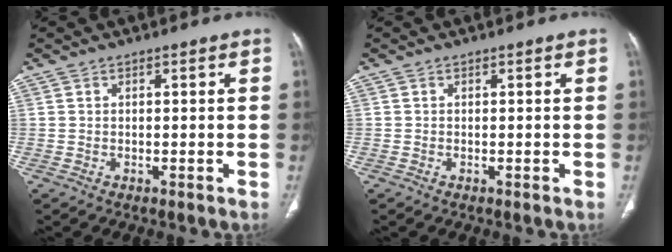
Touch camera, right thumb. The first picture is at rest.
{"total": 0.0}